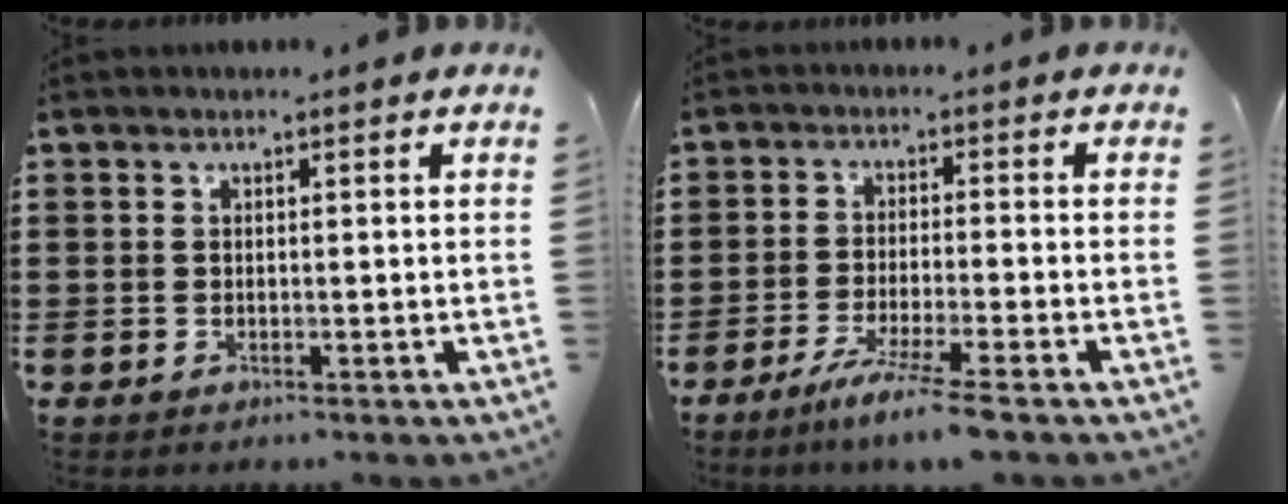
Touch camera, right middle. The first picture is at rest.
{"total": 5.6, "force": [-4.4, -0.5, 3.3], "torque": [-0.064, -0.017, -0.082]}